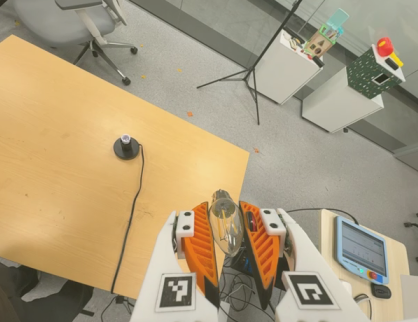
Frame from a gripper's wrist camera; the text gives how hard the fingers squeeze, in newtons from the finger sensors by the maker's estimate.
{"total": 13.8, "left": 14.8, "right": 12.9}